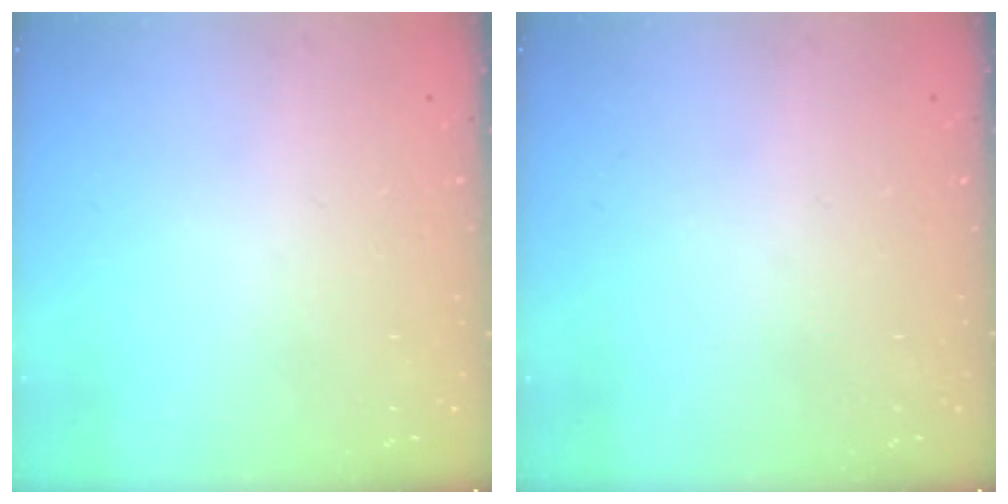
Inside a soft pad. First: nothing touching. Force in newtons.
{"total": 0.0}